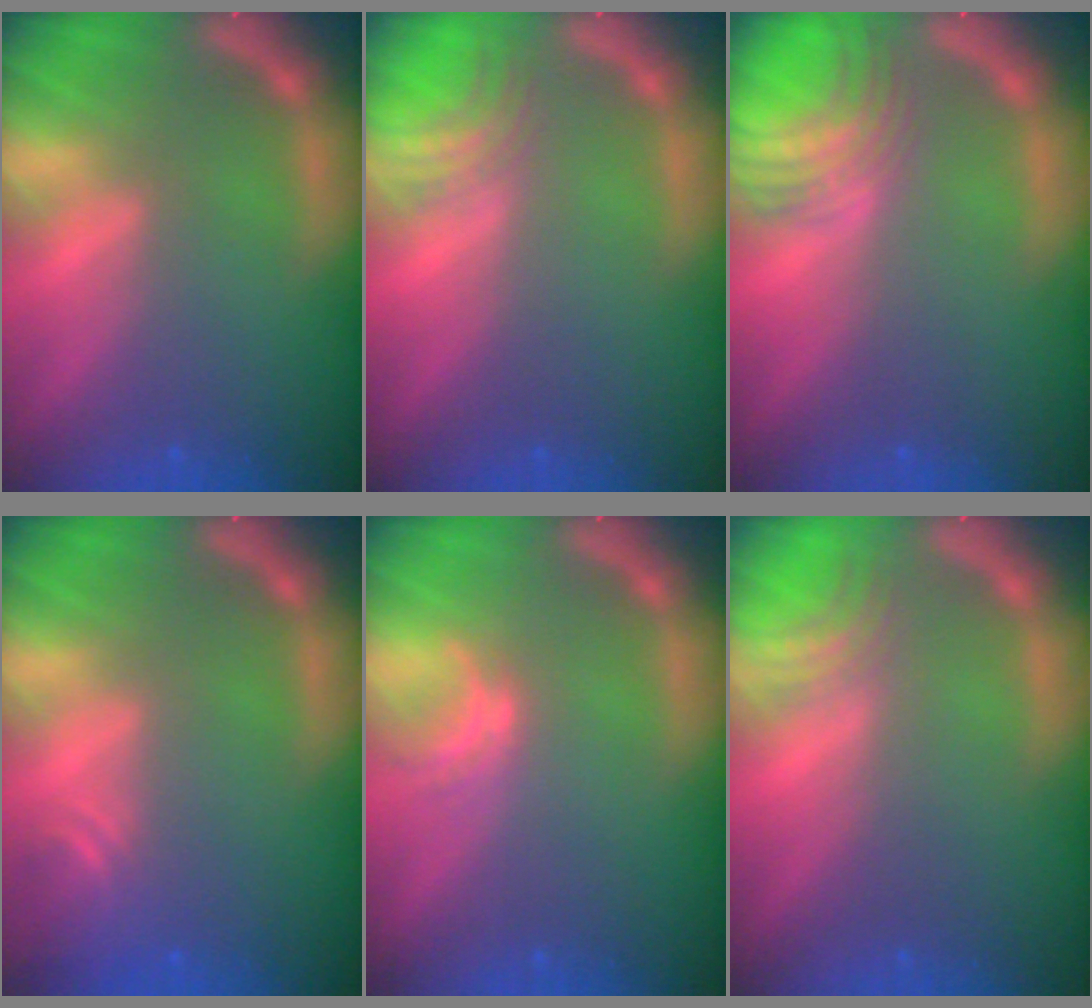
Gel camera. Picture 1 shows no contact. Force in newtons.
{"total": 3.0}
{"total": 6.1}
{"total": 2.4}
{"total": 1.5}
{"total": 2.5}